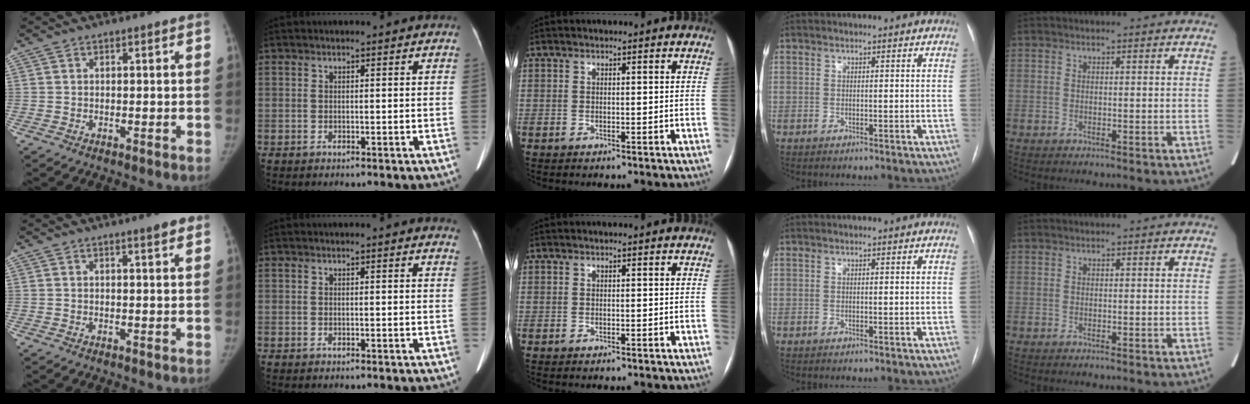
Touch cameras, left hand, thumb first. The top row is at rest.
{"thumb": {"total": 2.7, "force": [1.9, 0.3, 2.0], "torque": [-0.026, -0.010, 0.025]}, "index": {"total": 3.9, "force": [3.8, 0.7, 0.9], "torque": [-0.001, -0.009, 0.017]}}